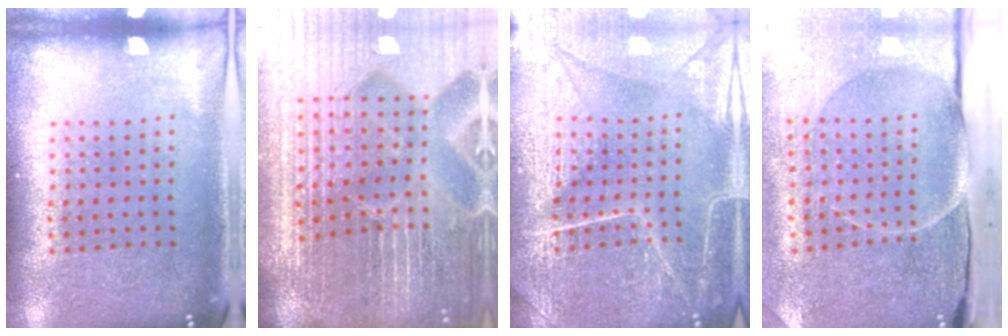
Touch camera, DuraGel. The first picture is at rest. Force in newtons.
{"total": 7.2, "press": 6.3, "slide": 3.4}
{"total": 4.4, "press": 4.4, "slide": 0.4}
{"total": 4.5, "press": 3.8, "slide": 2.3}